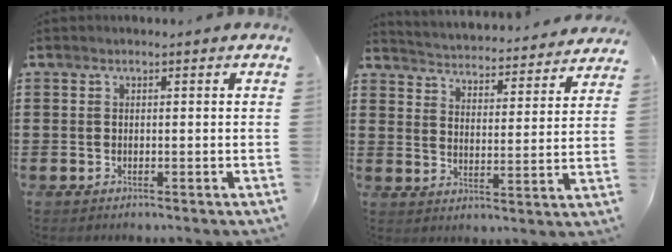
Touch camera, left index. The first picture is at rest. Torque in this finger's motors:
{"motor_torque": [2.14, 0.00, 1.05, 0.19]}